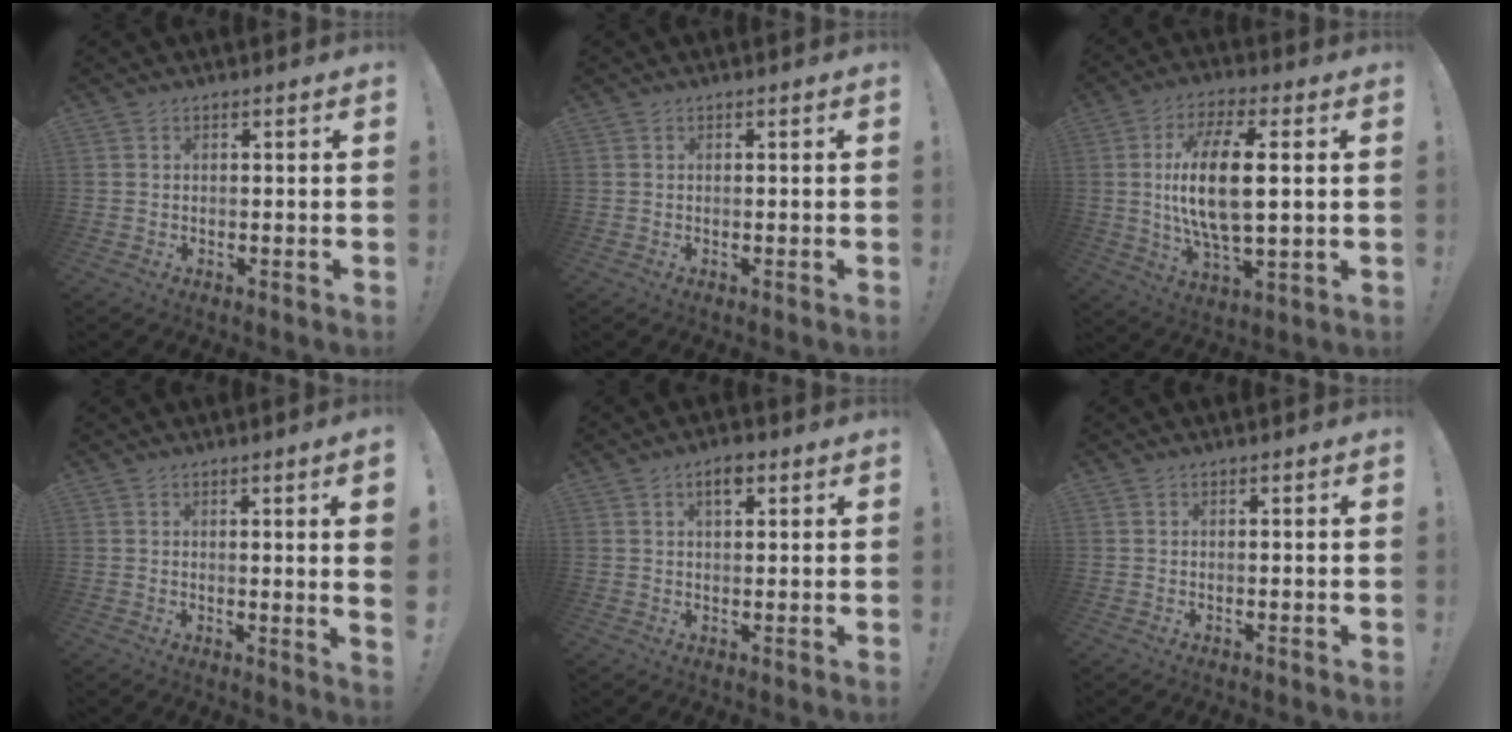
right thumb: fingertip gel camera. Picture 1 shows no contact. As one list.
[{"total": 0.0}, {"total": 16.2, "force": [1.5, 5.8, 15.0], "torque": [-0.289, -0.007, 0.014]}, {"total": 4.2, "force": [0.8, -0.8, 4.1], "torque": [-0.055, -0.014, 0.010]}, {"total": 3.9, "force": [2.0, 1.9, 2.8], "torque": [-0.037, -0.002, 0.030]}, {"total": 0.0}]